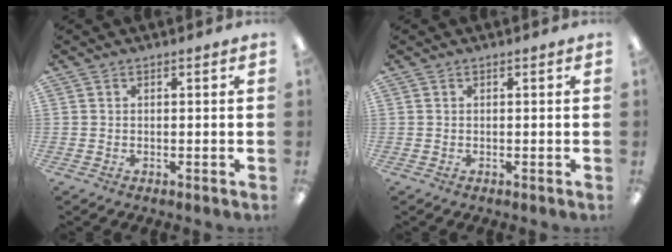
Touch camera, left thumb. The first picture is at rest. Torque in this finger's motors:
{"motor_torque": [-0.02, -0.02, 0.06, 0.02, 0.00]}